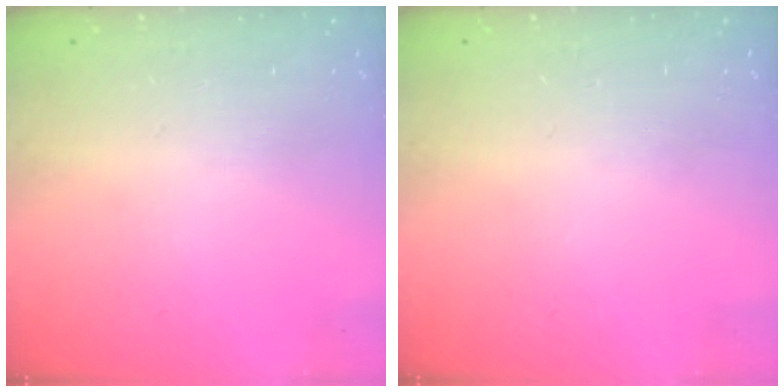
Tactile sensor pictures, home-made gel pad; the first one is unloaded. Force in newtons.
{"total": 0.0}